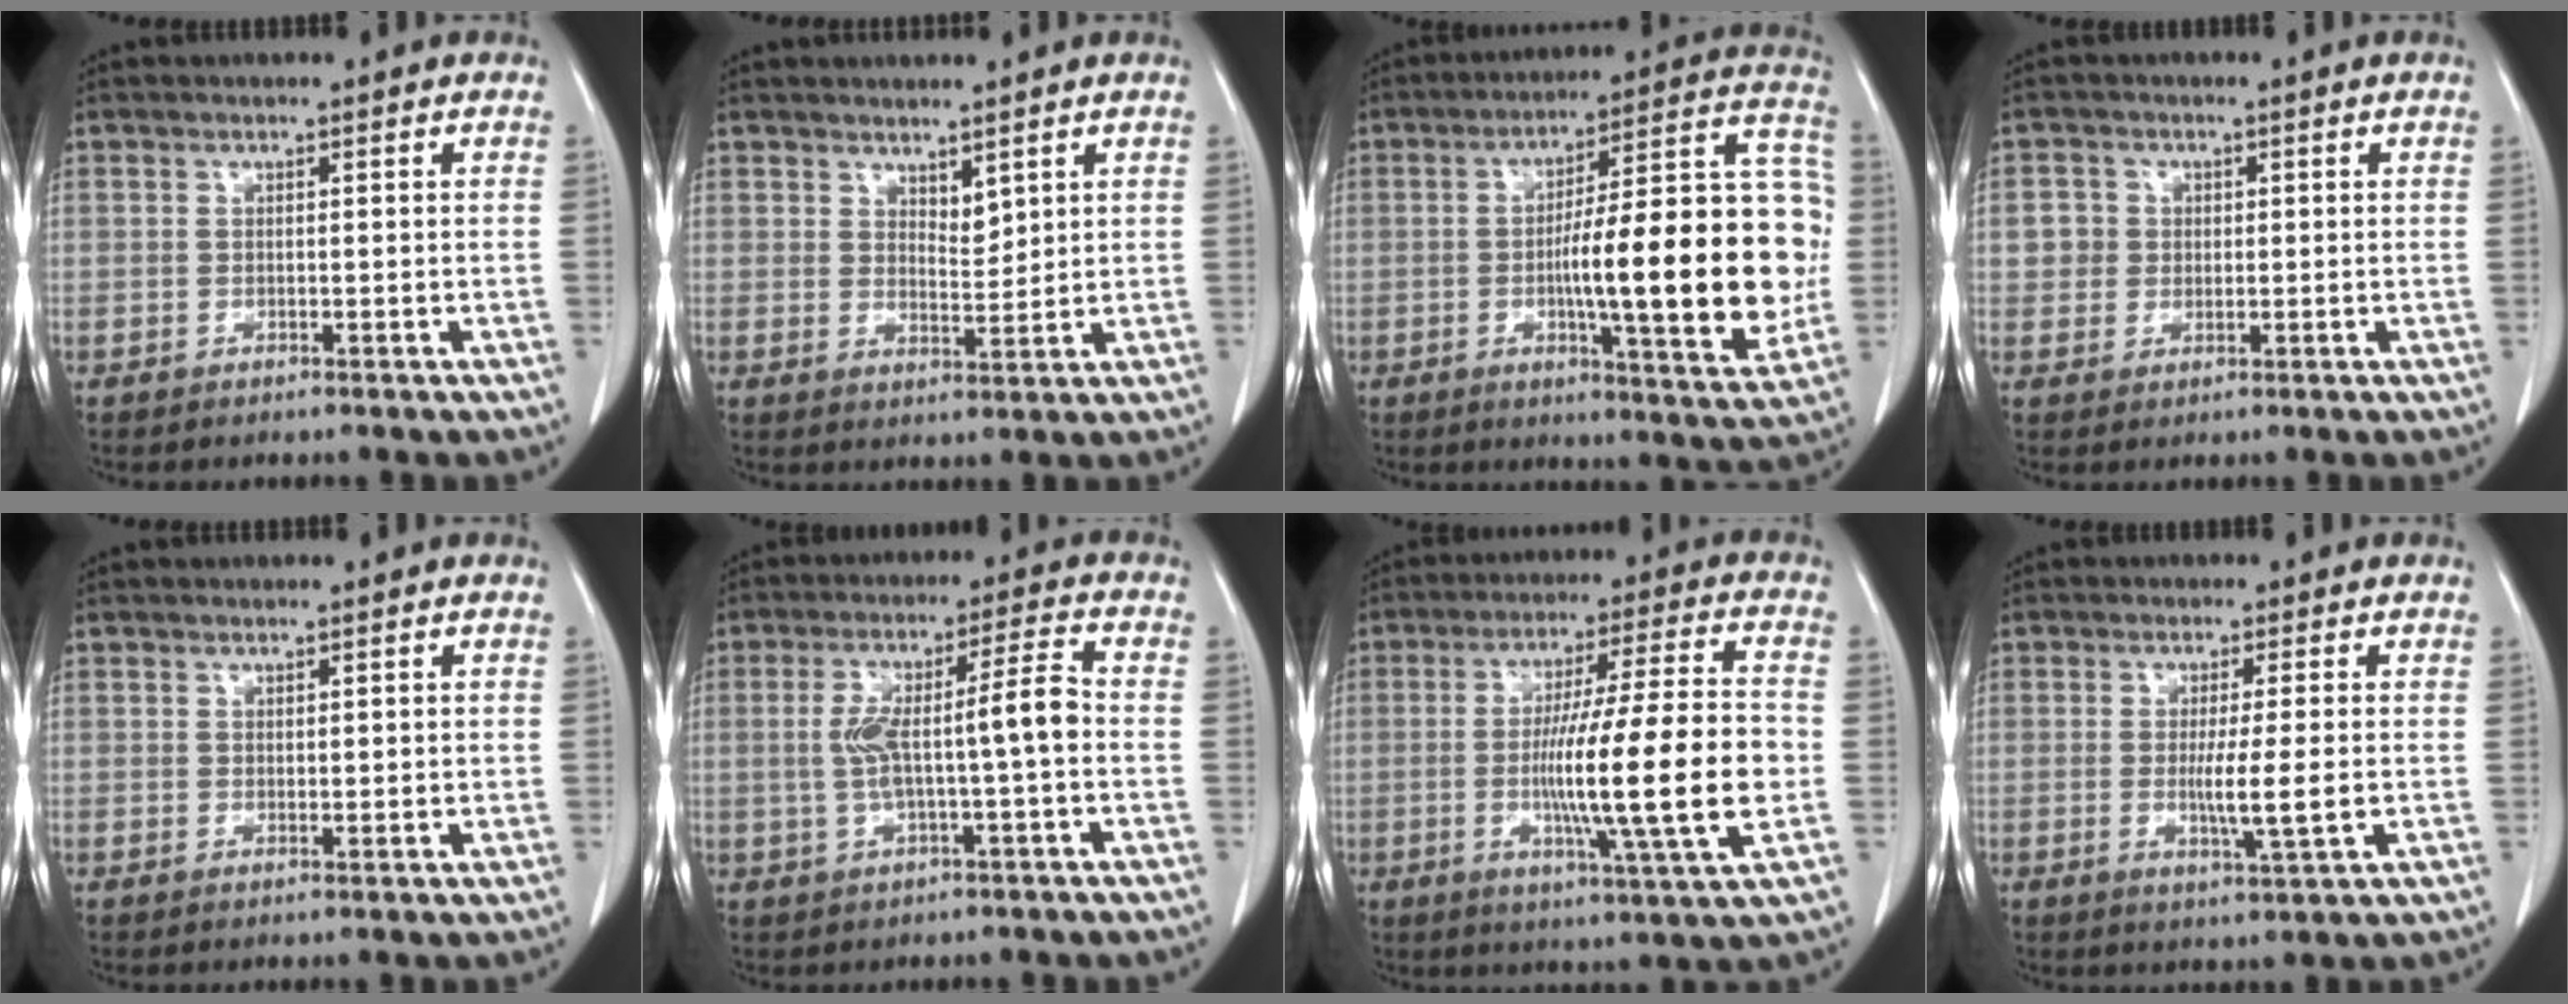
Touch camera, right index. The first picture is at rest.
{"total": 2.7, "force": [2.0, 1.1, 1.4], "torque": [-0.021, -0.010, 0.043]}
{"total": 22.4, "force": [-2.0, 4.0, 22.0], "torque": [-0.267, 0.032, -0.025]}
{"total": 3.2, "force": [0.3, 3.1, 0.5], "torque": [0.002, 0.009, 0.005]}
{"total": 0.8, "force": [0.5, 0.6, 0.4], "torque": [0.003, -0.004, 0.007]}
{"total": 8.7, "force": [-0.7, 0.8, 8.7], "torque": [-0.162, 0.027, -0.012]}
{"total": 17.7, "force": [-2.7, -0.2, 17.5], "torque": [-0.292, -0.009, -0.048]}
{"total": 5.7, "force": [-0.7, -0.1, 5.6], "torque": [-0.098, -0.014, -0.011]}